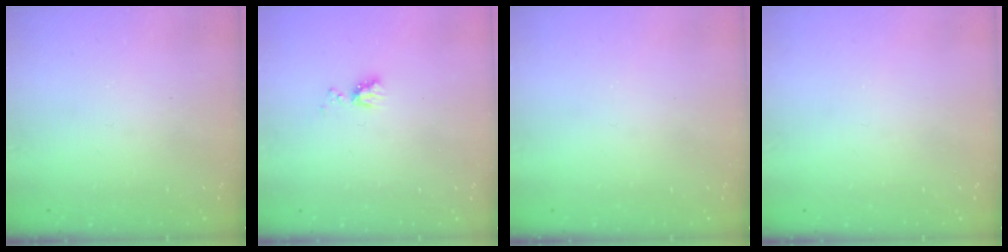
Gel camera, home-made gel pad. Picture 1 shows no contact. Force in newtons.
{"total": 5.7, "press": 5.7, "slide": 0.8}
{"total": 0.0}
{"total": 0.0}